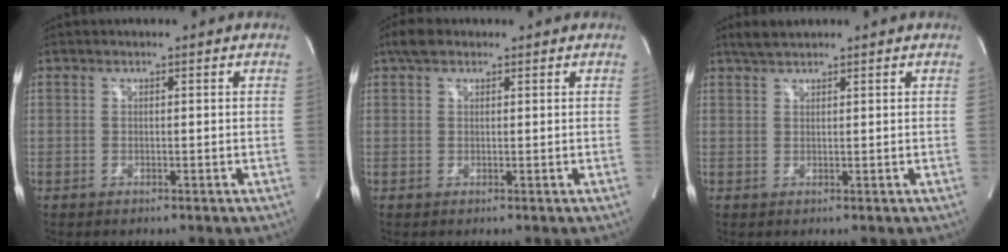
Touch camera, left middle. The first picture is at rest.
{"total": 2.6, "force": [1.8, 1.4, 1.3], "torque": [-0.028, 0.020, 0.032]}
{"total": 2.3, "force": [2.0, 0.4, 0.9], "torque": [-0.023, 0.013, 0.041]}